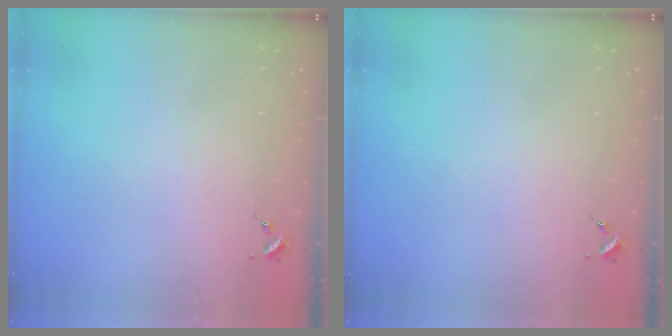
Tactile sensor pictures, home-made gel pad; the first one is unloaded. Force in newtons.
{"total": 0.0}